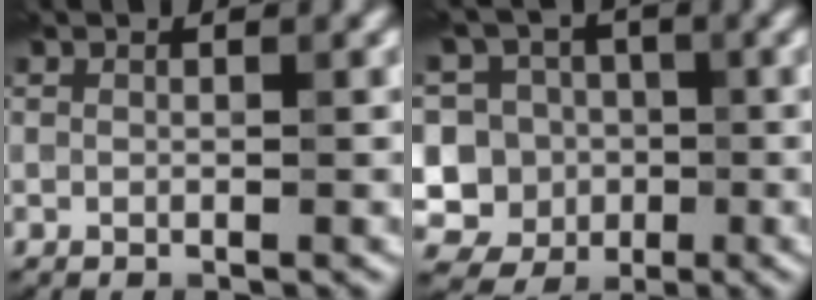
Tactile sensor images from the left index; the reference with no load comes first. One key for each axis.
{"total": 9.5, "fx": -0.5, "fy": 9.1, "fz": 2.8, "tx": -0.063, "ty": 0.039, "tz": -0.046}